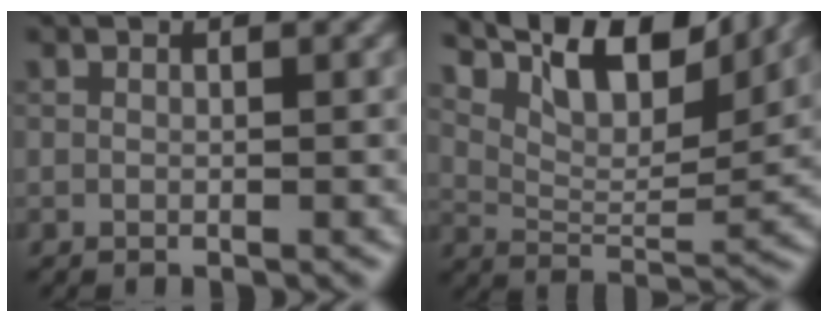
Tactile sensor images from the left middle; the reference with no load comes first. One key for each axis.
{"total": 10.0, "fx": 7.3, "fy": 3.2, "fz": 6.0, "tx": -0.112, "ty": 0.011, "tz": 0.120}